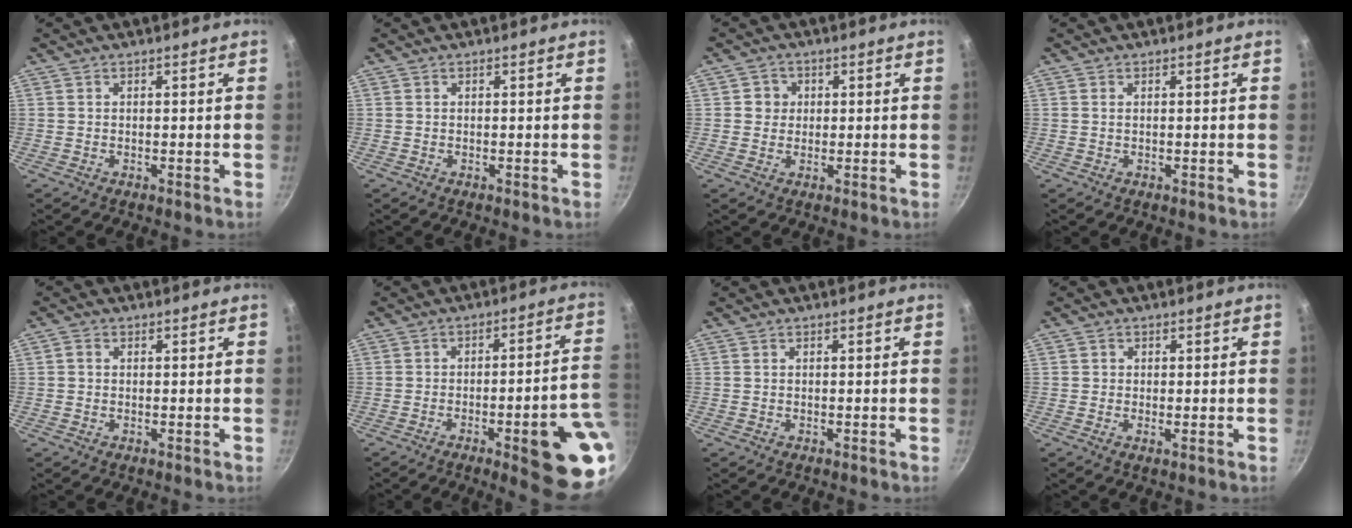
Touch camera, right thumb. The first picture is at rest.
{"total": 0.0}
{"total": 3.2, "force": [0.5, 3.1, 0.7], "torque": [0.011, 0.005, 0.002]}
{"total": 0.5, "force": [0.2, 0.3, 0.4], "torque": [-0.009, 0.000, 0.002]}
{"total": 1.2, "force": [0.2, 1.1, 0.6], "torque": [-0.013, 0.005, 0.001]}
{"total": 17.6, "force": [-6.1, 3.7, 16.1], "torque": [-0.161, 0.029, -0.078]}
{"total": 0.0}
{"total": 1.1, "force": [0.1, 1.0, 0.6], "torque": [-0.007, -0.006, -0.004]}